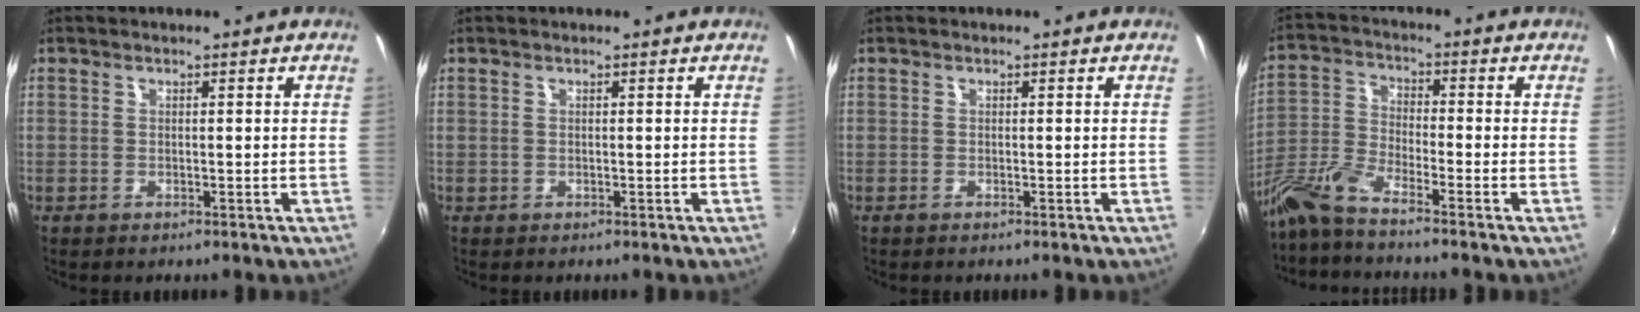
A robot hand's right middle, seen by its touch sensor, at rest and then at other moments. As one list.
[{"total": 0.0}, {"total": 0.0}, {"total": 7.0, "force": [-5.9, 0.1, 3.7], "torque": [-0.085, -0.005, -0.126]}]